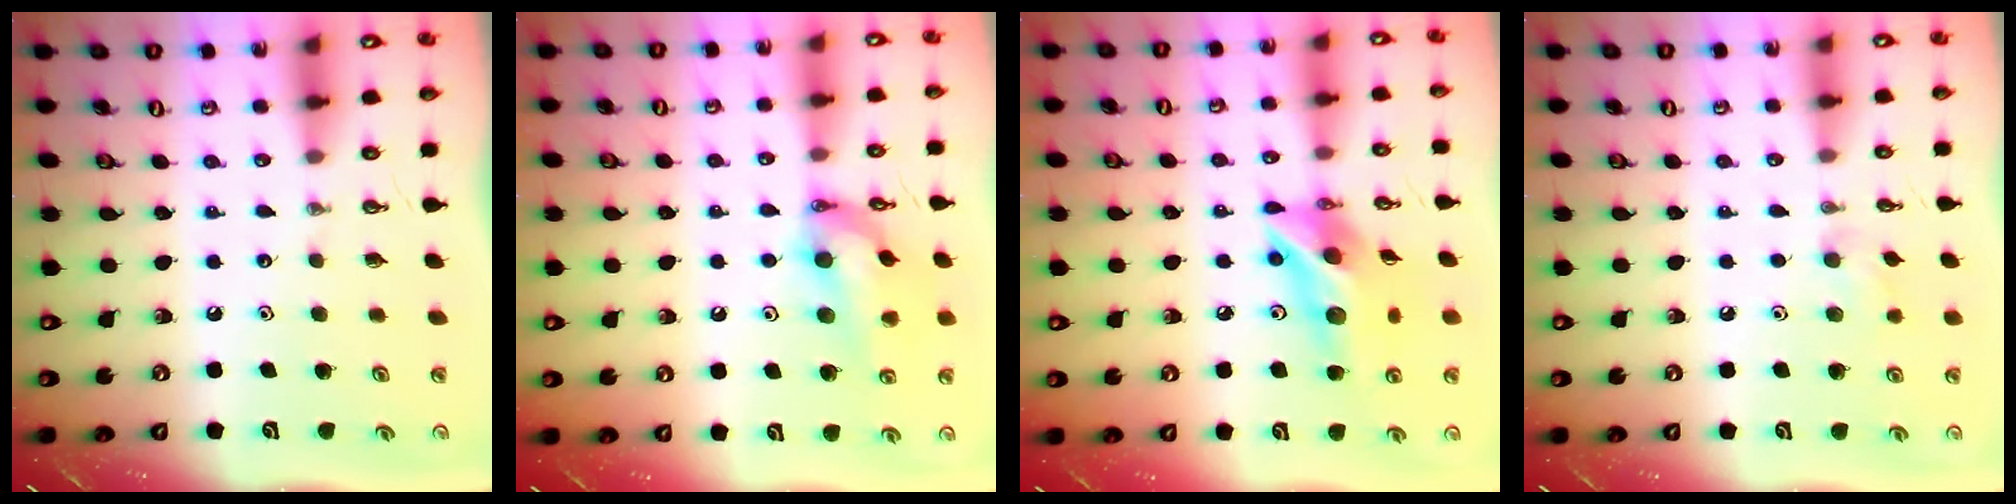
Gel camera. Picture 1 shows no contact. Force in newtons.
{"total": 14.3, "press": 14.2, "slide": 1.8}
{"total": 14.7, "press": 14.7, "slide": 1.3}
{"total": 7.3, "press": 7.3, "slide": 0.6}